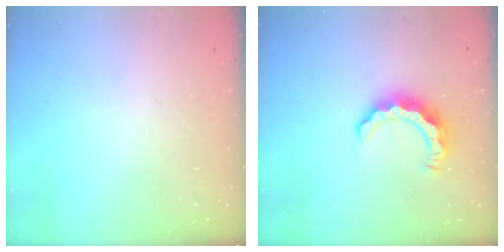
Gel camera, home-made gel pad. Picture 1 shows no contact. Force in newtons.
{"total": 8.1, "press": 8.0, "slide": 0.3}